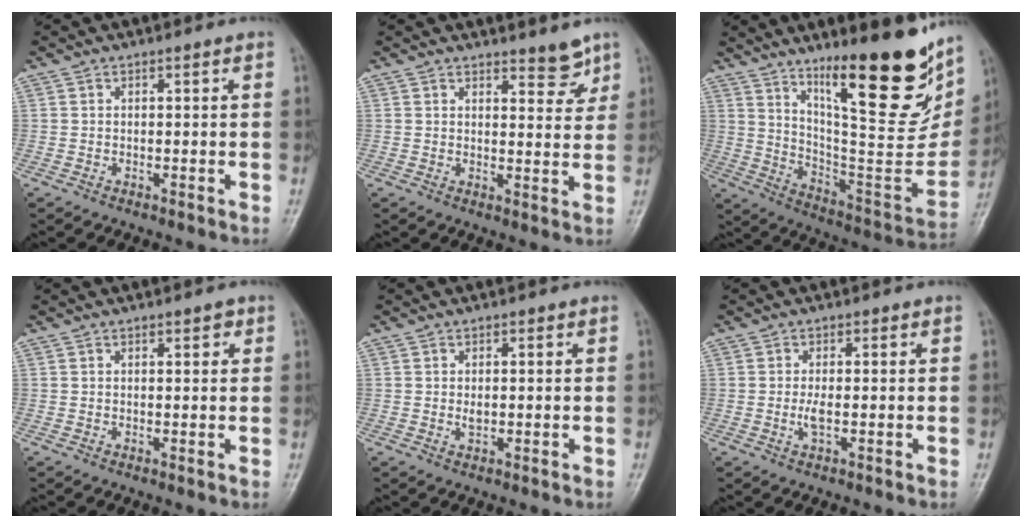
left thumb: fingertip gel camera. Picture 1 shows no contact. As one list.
[{"total": 4.1, "force": [3.4, 1.4, 2.0], "torque": [-0.010, -0.027, 0.046]}, {"total": 25.2, "force": [15.7, 5.9, 18.8], "torque": [-0.244, -0.087, 0.258]}, {"total": 1.9, "force": [1.0, 0.8, 1.4], "torque": [-0.011, -0.002, 0.011]}, {"total": 1.4, "force": [0.1, 0.9, 1.1], "torque": [-0.014, -0.002, 0.002]}, {"total": 2.2, "force": [-0.2, 0.8, 2.0], "torque": [-0.045, -0.004, -0.006]}]